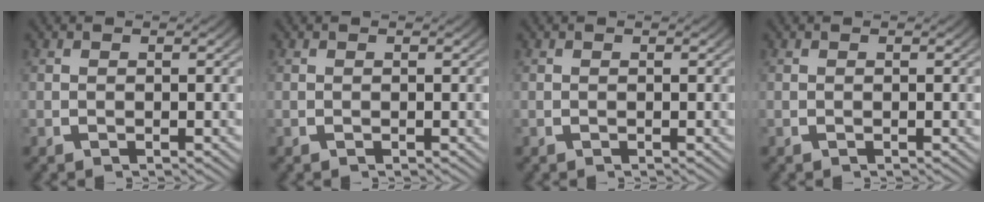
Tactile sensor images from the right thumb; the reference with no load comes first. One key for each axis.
{"total": 0.0}
{"total": 0.0}
{"total": 0.0}